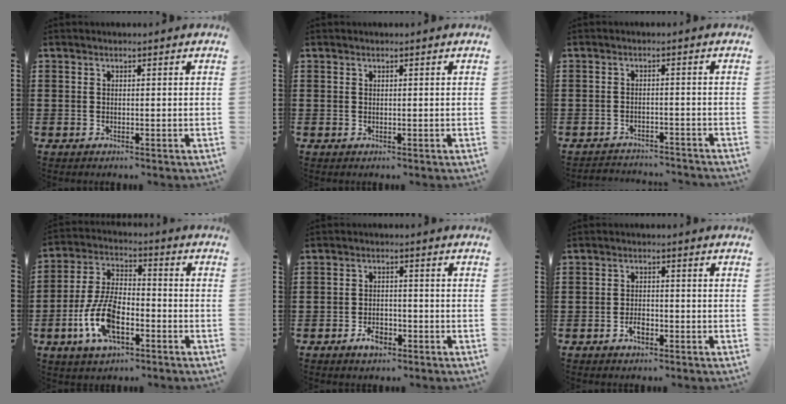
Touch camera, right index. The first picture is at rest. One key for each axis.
{"total": 0.0}
{"total": 2.4, "fx": -2.4, "fy": 0.2, "fz": -0.1, "tx": -0.007, "ty": -0.001, "tz": -0.051}
{"total": 10.2, "fx": -3.7, "fy": 4.8, "fz": 8.2, "tx": -0.196, "ty": -0.003, "tz": -0.072}
{"total": 3.3, "fx": -1.8, "fy": 1.8, "fz": 2.1, "tx": -0.037, "ty": 0.002, "tz": -0.033}
{"total": 2.3, "fx": -1.1, "fy": 1.2, "fz": 1.6, "tx": -0.032, "ty": 0.004, "tz": -0.021}